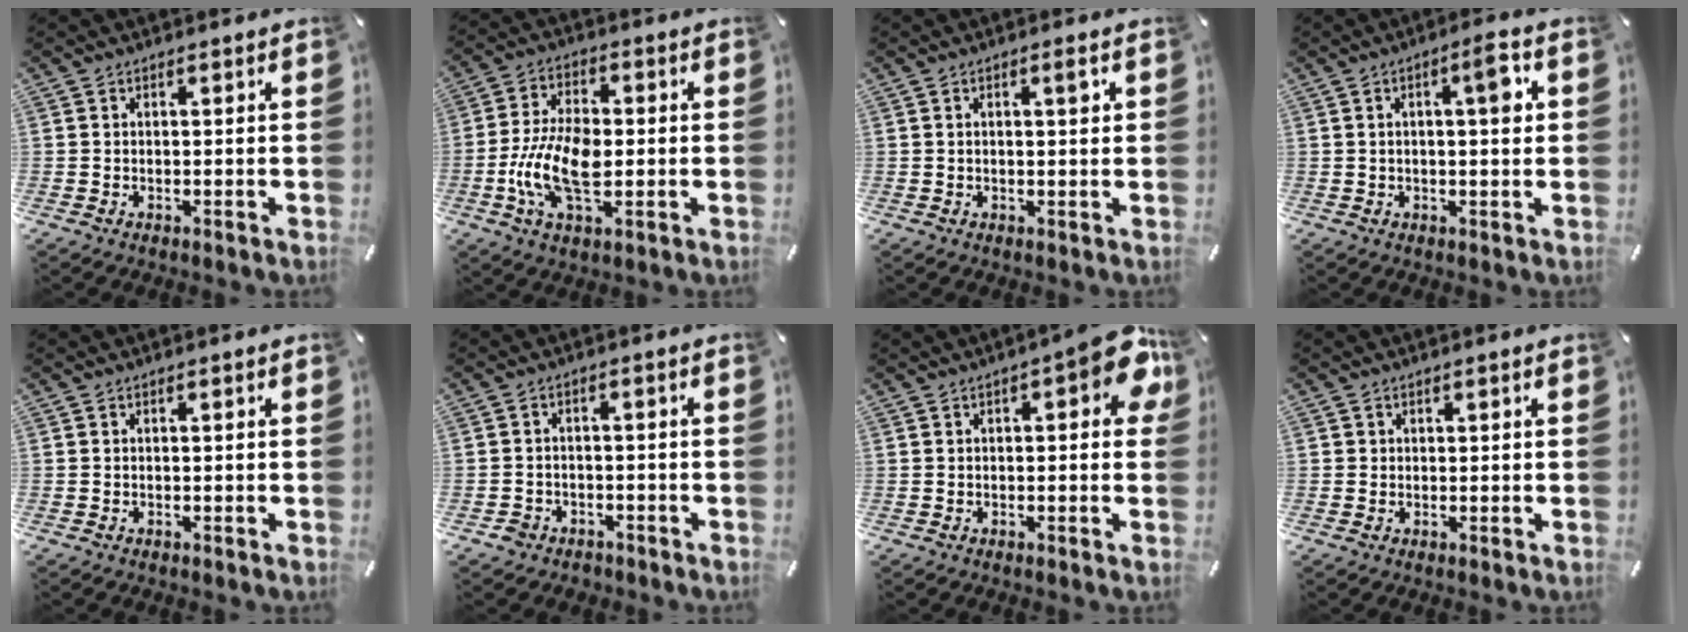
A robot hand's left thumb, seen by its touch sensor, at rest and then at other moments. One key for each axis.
{"total": 12.1, "fx": -2.3, "fy": 6.8, "fz": 9.8, "tx": -0.215, "ty": 0.002, "tz": -0.040}
{"total": 2.6, "fx": 0.8, "fy": 0.6, "fz": 2.4, "tx": -0.040, "ty": 0.002, "tz": 0.009}
{"total": 6.4, "fx": 1.5, "fy": 1.5, "fz": 6.1, "tx": -0.079, "ty": -0.008, "tz": 0.013}
{"total": 0.0}
{"total": 3.0, "fx": -2.0, "fy": 2.2, "fz": 0.5, "tx": -0.007, "ty": 0.011, "tz": -0.042}
{"total": 9.7, "fx": 2.6, "fy": 3.6, "fz": 8.6, "tx": -0.101, "ty": -0.016, "tz": 0.040}
{"total": 0.7, "fx": 0.3, "fy": 0.7, "fz": 0.0, "tx": 0.000, "ty": 0.003, "tz": 0.006}